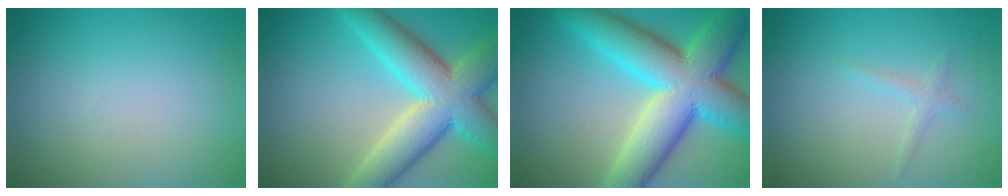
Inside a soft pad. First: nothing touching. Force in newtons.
{"total": 8.9, "press": 8.8, "slide": 0.8}
{"total": 13.3, "press": 13.3, "slide": 0.4}
{"total": 1.0, "press": 1.0, "slide": 0.1}